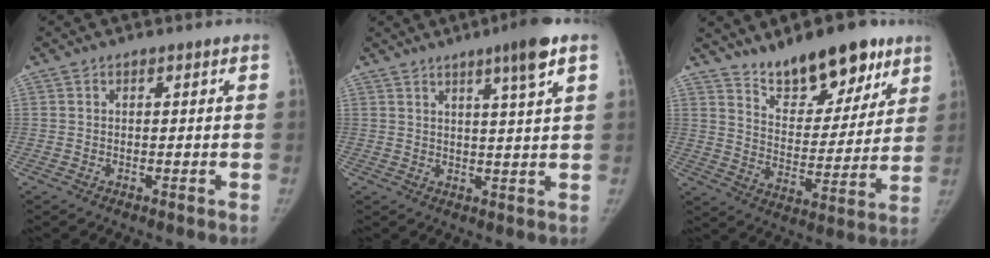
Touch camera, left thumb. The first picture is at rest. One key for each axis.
{"total": 7.0, "fx": 4.0, "fy": 0.0, "fz": 5.8, "tx": -0.085, "ty": -0.017, "tz": 0.060}
{"total": 17.1, "fx": 12.2, "fy": 7.3, "fz": 9.5, "tx": -0.086, "ty": -0.070, "tz": 0.199}